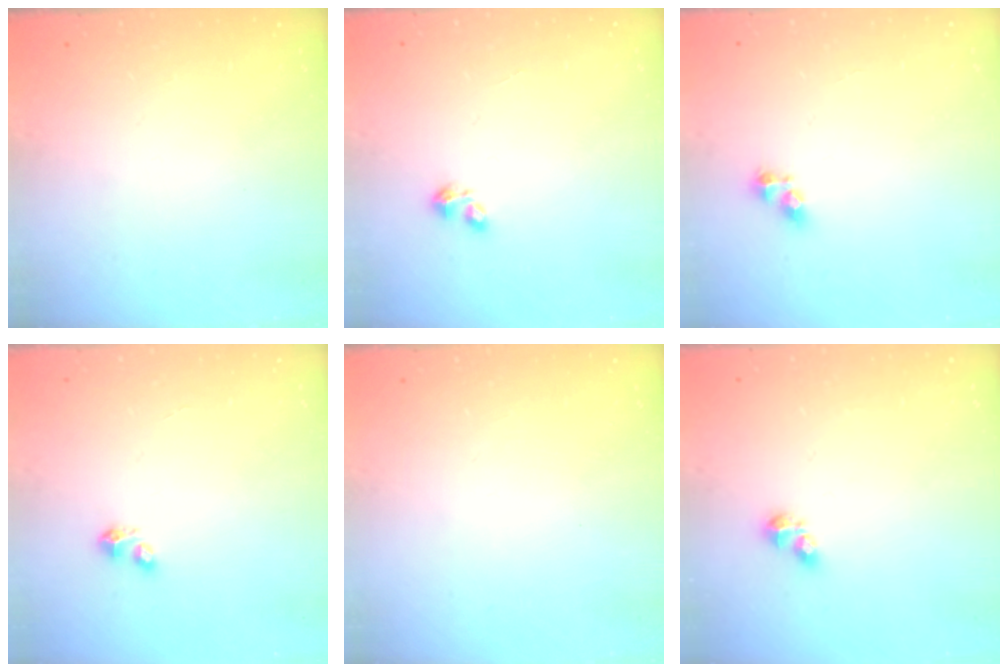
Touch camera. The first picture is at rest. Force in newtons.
{"total": 2.2, "press": 2.2, "slide": 0.4}
{"total": 5.0, "press": 4.9, "slide": 0.6}
{"total": 2.8, "press": 2.8, "slide": 0.4}
{"total": 0.0}
{"total": 4.5, "press": 4.5, "slide": 0.5}